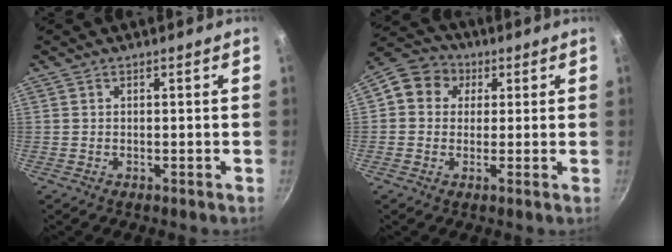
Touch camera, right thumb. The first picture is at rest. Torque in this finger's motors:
{"motor_torque": [-0.16, 0.79, 0.27, -0.30, 0.02]}